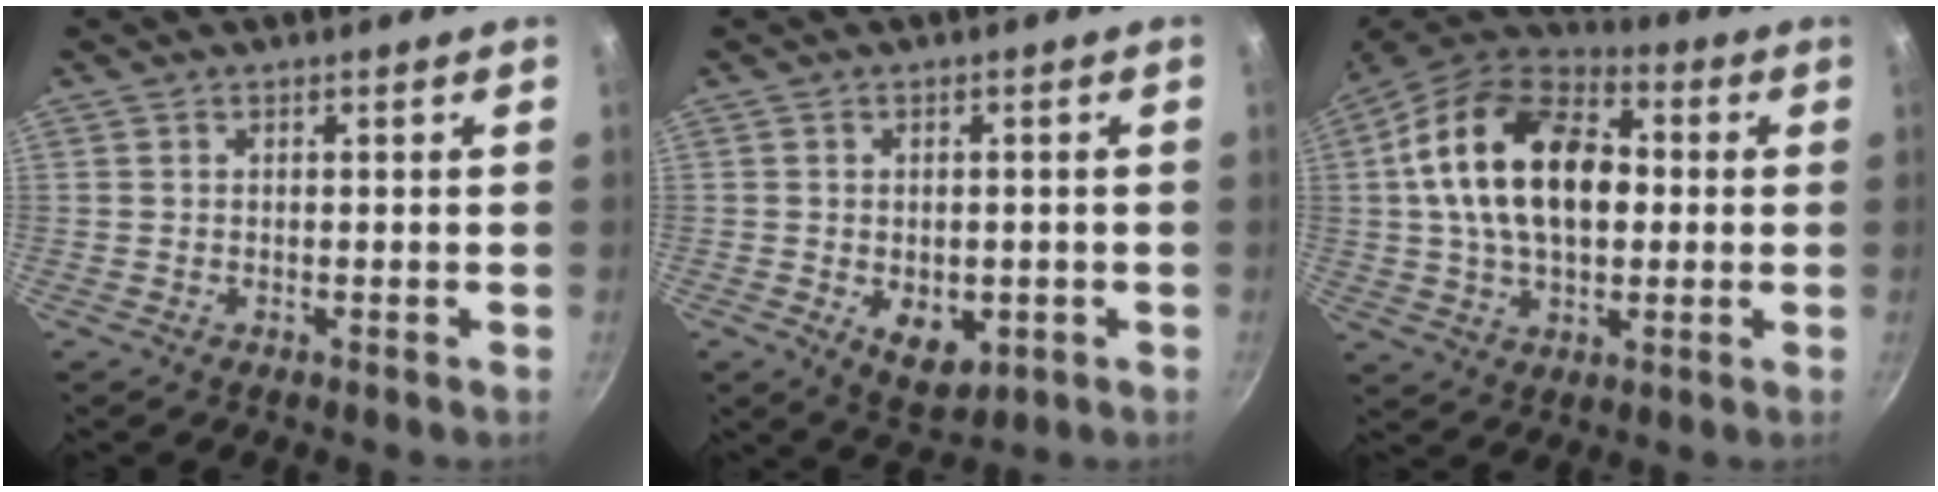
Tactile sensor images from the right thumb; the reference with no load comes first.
{"total": 7.2, "force": [-1.7, 4.6, 5.2], "torque": [-0.055, -0.006, -0.011]}
{"total": 21.4, "force": [2.3, 13.5, 16.5], "torque": [-0.261, 0.024, 0.025]}